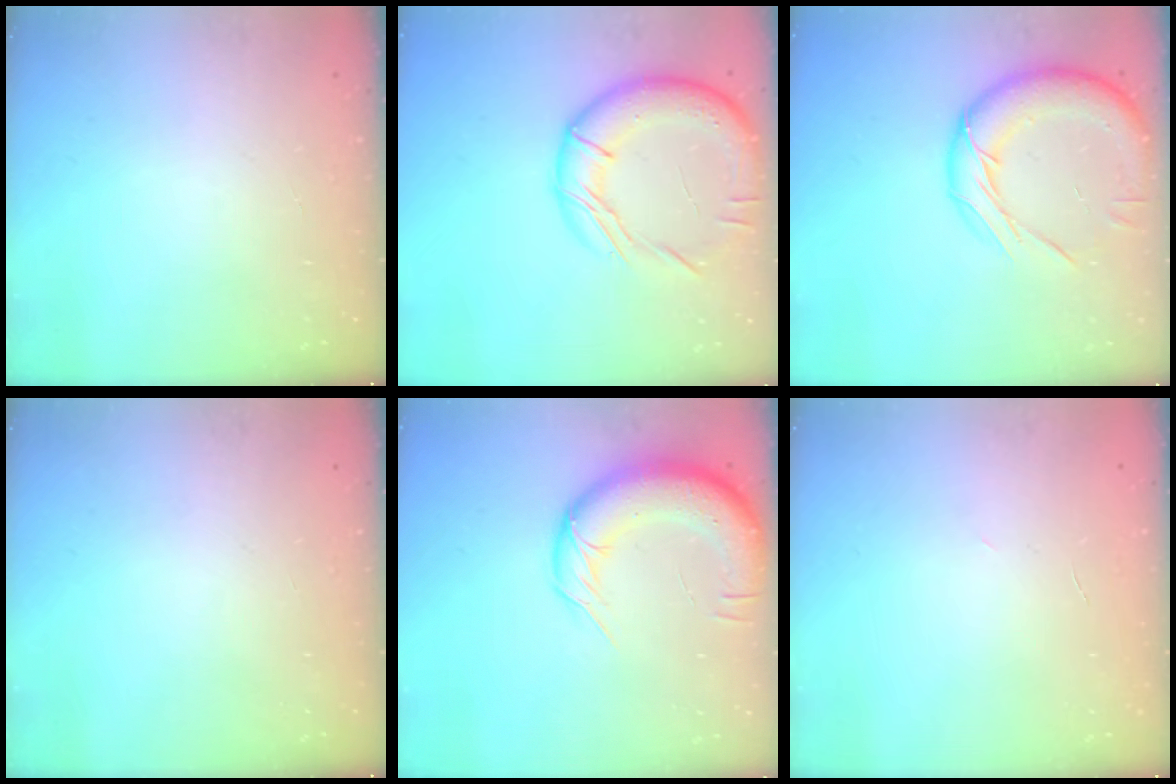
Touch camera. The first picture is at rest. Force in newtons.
{"total": 17.5, "press": 17.3, "slide": 2.1}
{"total": 17.3, "press": 17.2, "slide": 1.8}
{"total": 0.0}
{"total": 15.9, "press": 15.5, "slide": 3.7}
{"total": 1.8, "press": 1.7, "slide": 0.5}